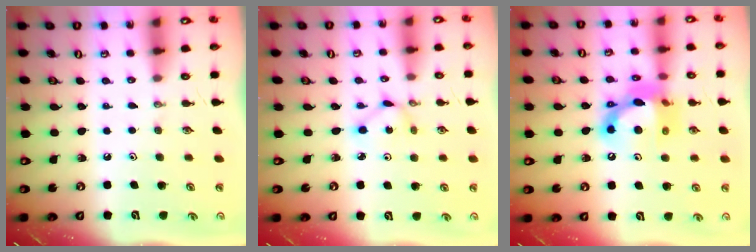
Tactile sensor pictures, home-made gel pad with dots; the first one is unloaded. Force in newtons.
{"total": 2.6, "press": 2.6, "slide": 0.1}
{"total": 14.1, "press": 14.1, "slide": 1.1}